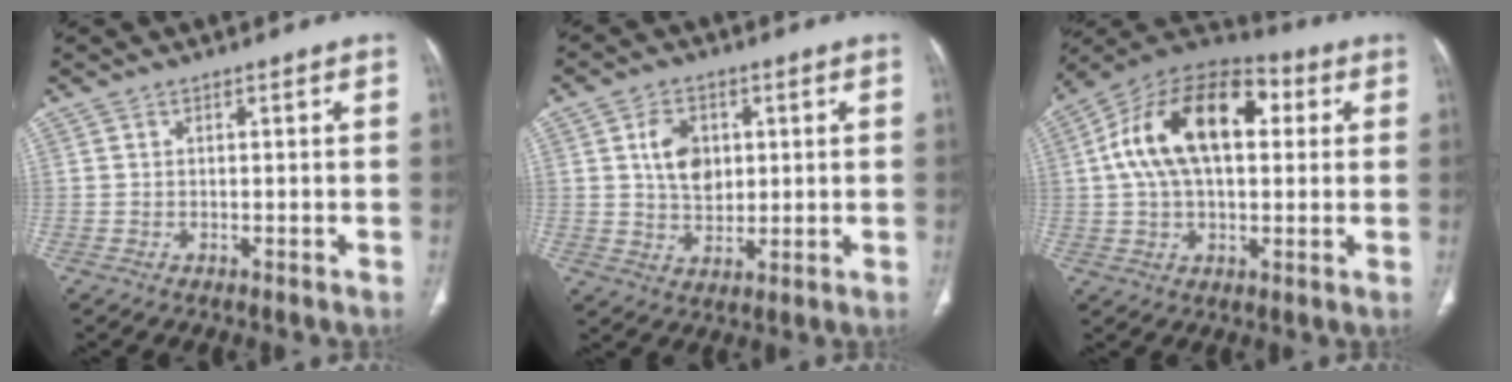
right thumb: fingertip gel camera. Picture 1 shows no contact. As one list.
[{"total": 7.7, "force": [1.8, 5.6, 5.0], "torque": [-0.062, -0.011, 0.033]}, {"total": 20.3, "force": [4.1, 11.6, 16.1], "torque": [-0.264, 0.030, 0.058]}]